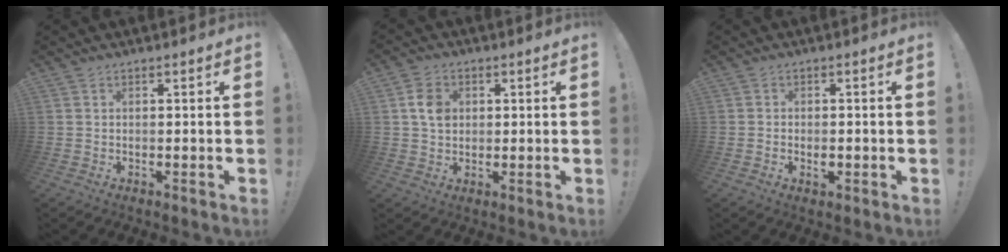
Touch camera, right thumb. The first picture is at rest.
{"total": 6.9, "force": [1.3, 5.6, 3.8], "torque": [-0.054, 0.008, 0.027]}
{"total": 2.3, "force": [-1.0, 1.4, 1.5], "torque": [-0.012, 0.002, -0.017]}